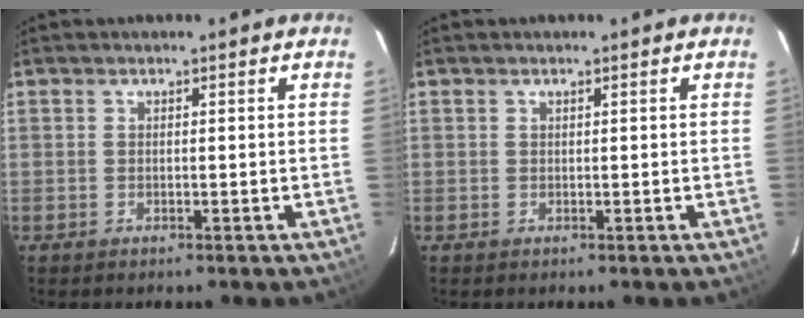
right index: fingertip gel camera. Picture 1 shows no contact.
{"total": 0.0}